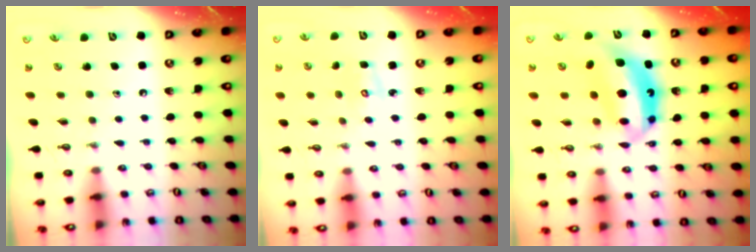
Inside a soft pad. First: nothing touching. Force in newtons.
{"total": 2.9, "press": 2.9, "slide": 0.1}
{"total": 13.0, "press": 12.9, "slide": 1.8}